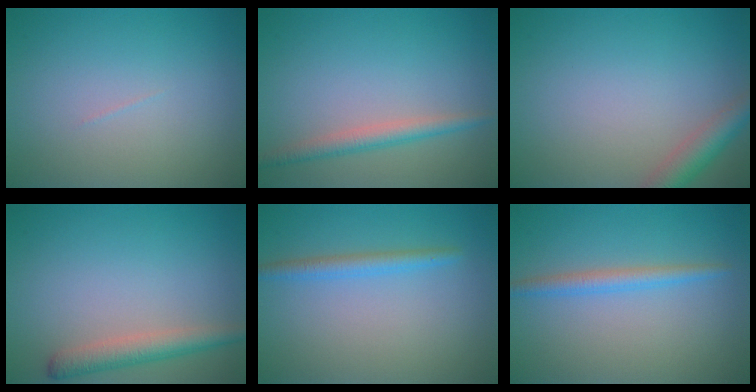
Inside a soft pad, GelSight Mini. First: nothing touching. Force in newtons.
{"total": 2.4, "press": 2.4, "slide": 0.0}
{"total": 3.2, "press": 3.2, "slide": 0.1}
{"total": 3.0, "press": 3.0, "slide": 0.2}
{"total": 1.9, "press": 1.9, "slide": 0.2}
{"total": 2.1, "press": 2.1, "slide": 0.0}